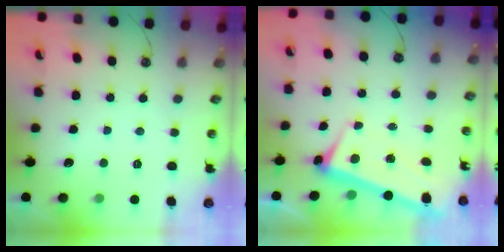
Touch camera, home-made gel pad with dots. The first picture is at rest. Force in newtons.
{"total": 1.9, "press": 1.6, "slide": 0.9}